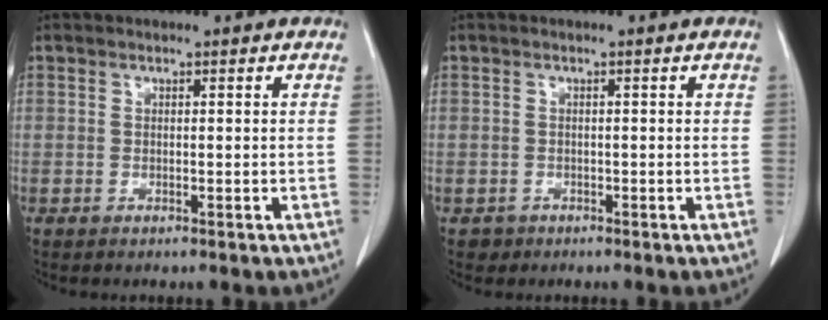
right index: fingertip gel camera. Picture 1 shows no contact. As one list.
[{"total": 1.5, "force": [-0.9, 1.2, -0.2], "torque": [-0.001, 0.006, -0.017]}]